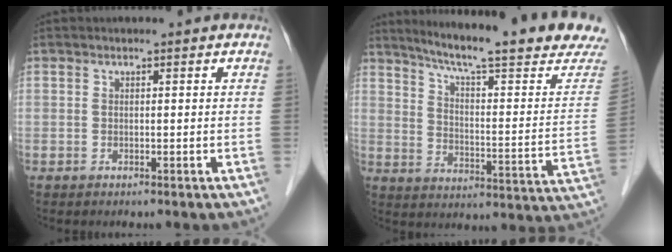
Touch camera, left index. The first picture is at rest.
{"total": 23.0, "force": [19.4, 0.7, 12.4], "torque": [-0.179, -0.052, 0.255]}